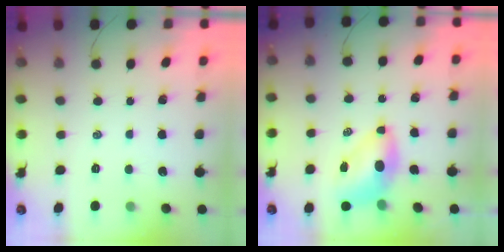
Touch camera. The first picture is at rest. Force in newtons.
{"total": 6.7, "press": 6.6, "slide": 1.3}